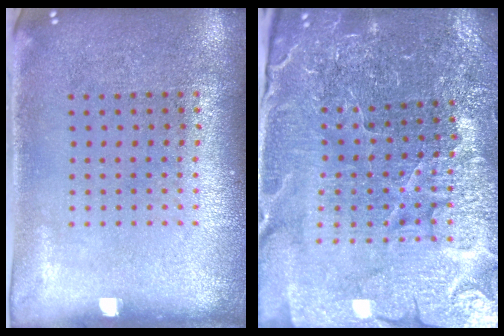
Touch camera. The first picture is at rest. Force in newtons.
{"total": 4.8, "press": 4.6, "slide": 1.3}